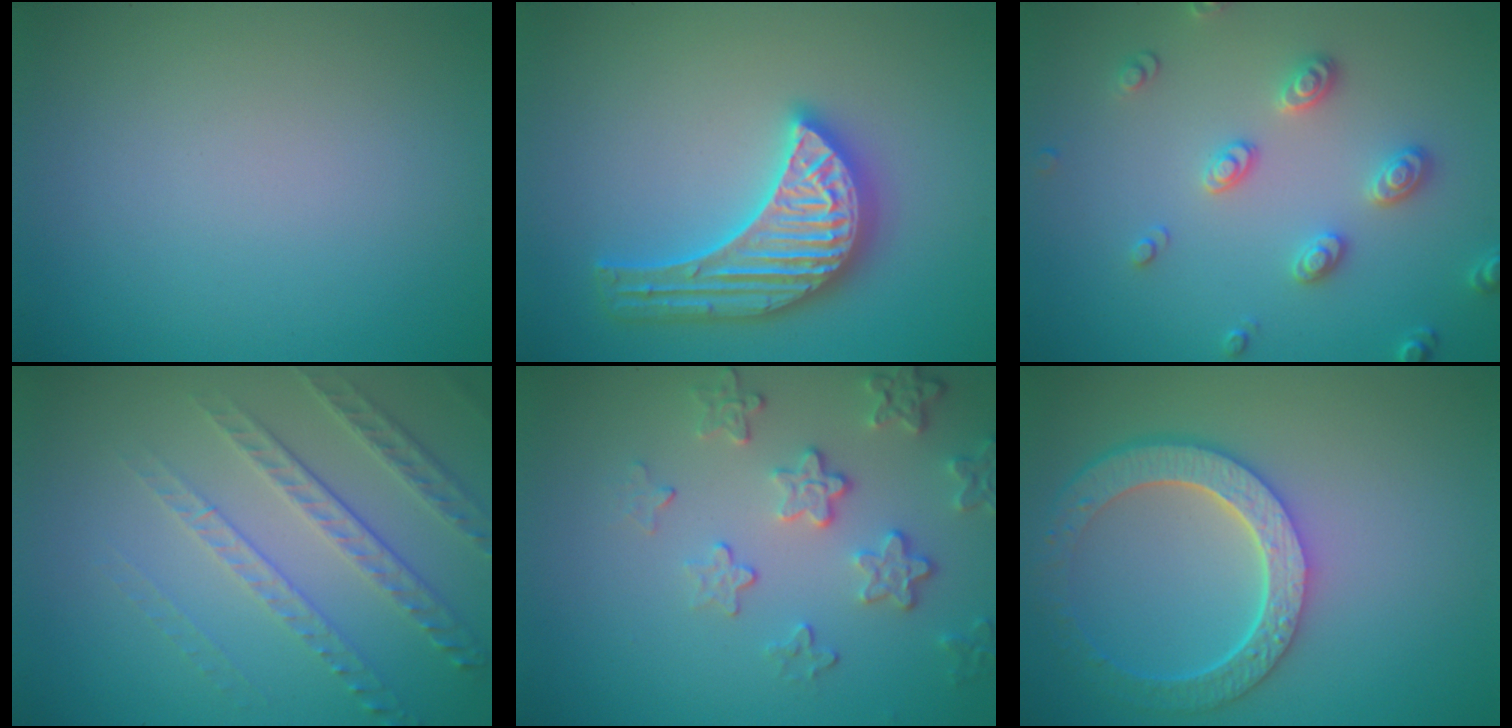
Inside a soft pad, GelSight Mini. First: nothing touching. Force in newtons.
{"total": 5.6, "press": 5.6, "slide": 0.6}
{"total": 2.8, "press": 2.7, "slide": 0.8}
{"total": 4.9, "press": 3.4, "slide": 3.6}
{"total": 4.1, "press": 3.2, "slide": 2.5}
{"total": 6.1, "press": 4.8, "slide": 3.8}